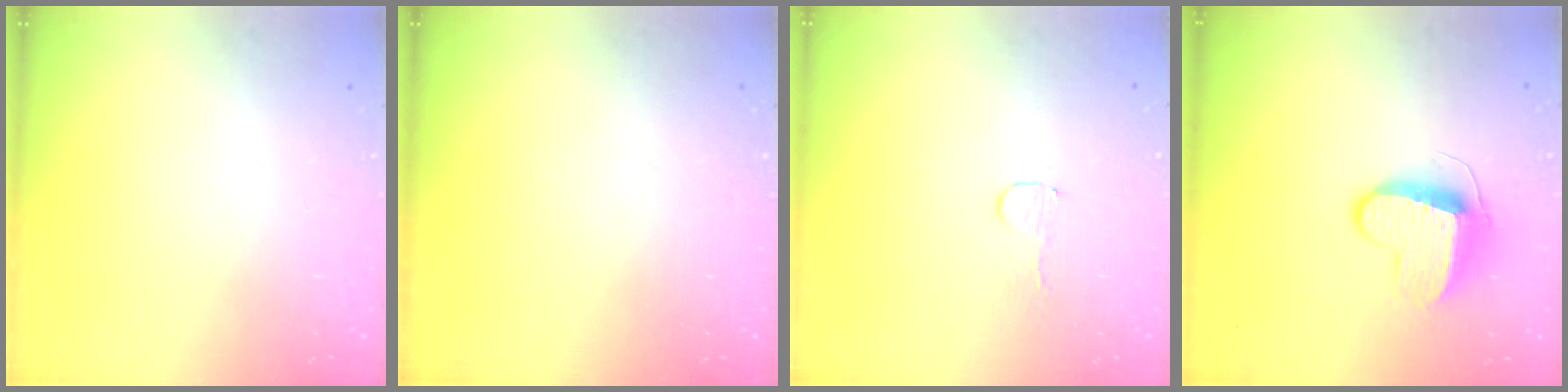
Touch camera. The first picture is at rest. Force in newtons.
{"total": 0.0}
{"total": 4.1, "press": 4.1, "slide": 0.3}
{"total": 9.2, "press": 9.2, "slide": 0.3}